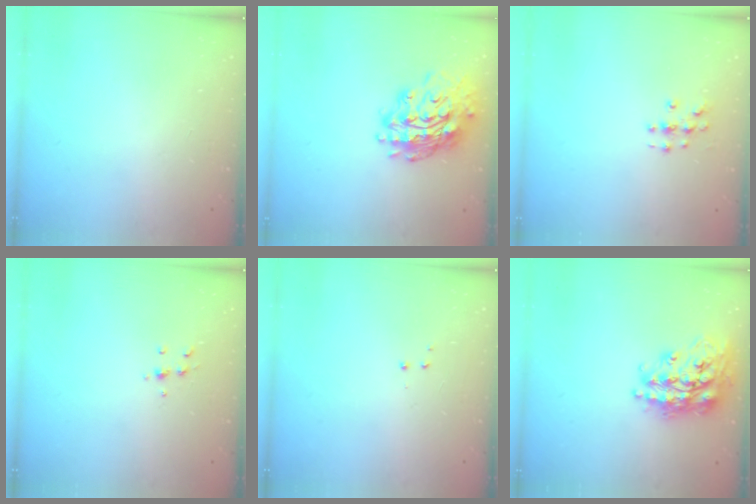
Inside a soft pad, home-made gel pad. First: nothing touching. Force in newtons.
{"total": 20.0, "press": 19.9, "slide": 2.0}
{"total": 3.0, "press": 3.0, "slide": 0.1}
{"total": 5.4, "press": 5.4, "slide": 0.5}
{"total": 2.8, "press": 2.7, "slide": 0.5}
{"total": 20.7, "press": 20.6, "slide": 1.6}